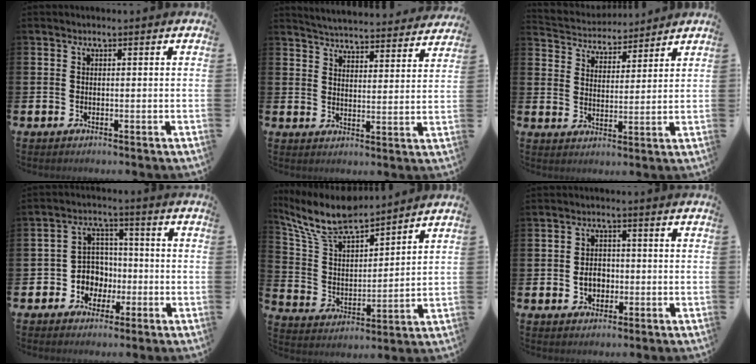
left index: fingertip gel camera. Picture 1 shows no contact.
{"total": 5.1, "force": [5.0, 0.4, 0.2], "torque": [-0.020, -0.044, 0.086]}
{"total": 4.3, "force": [4.1, 1.3, -0.4], "torque": [-0.016, -0.032, 0.070]}
{"total": 5.4, "force": [-1.0, 5.1, 1.4], "torque": [-0.039, 0.005, -0.023]}
{"total": 9.4, "force": [8.5, 2.0, 3.5], "torque": [-0.108, -0.049, 0.151]}
{"total": 3.2, "force": [-0.6, 2.5, 1.9], "torque": [-0.020, -0.002, -0.020]}